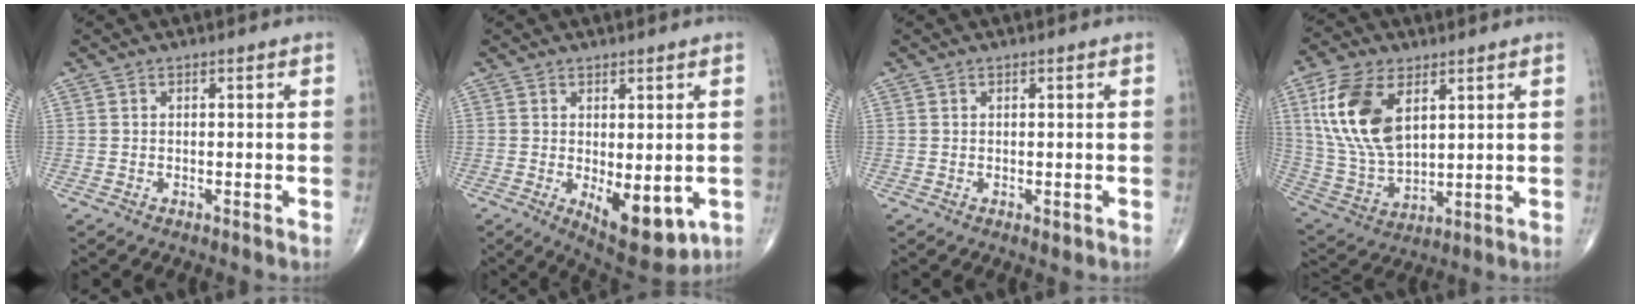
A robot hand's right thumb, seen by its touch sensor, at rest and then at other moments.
{"total": 9.8, "force": [-2.1, 4.5, 8.5], "torque": [-0.100, -0.019, -0.016]}
{"total": 0.7, "force": [0.0, 0.5, 0.5], "torque": [-0.008, -0.003, 0.003]}
{"total": 16.5, "force": [5.9, 9.2, 12.4], "torque": [-0.241, -0.020, 0.124]}